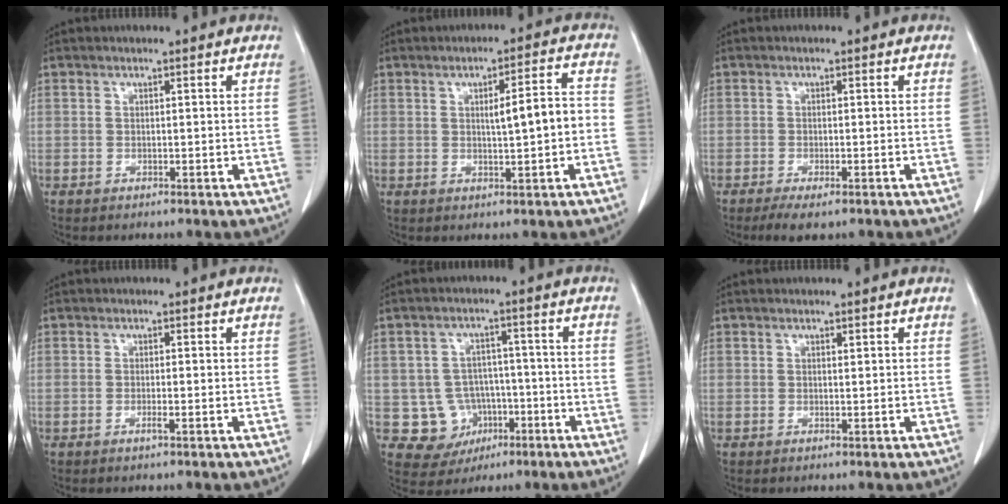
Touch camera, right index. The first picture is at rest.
{"total": 6.0, "force": [-0.3, 0.8, 5.9], "torque": [-0.087, 0.012, -0.001]}
{"total": 3.7, "force": [-2.6, 1.0, 2.4], "torque": [-0.039, -0.008, -0.038]}
{"total": 1.0, "force": [-0.5, -0.1, 0.8], "torque": [-0.017, 0.000, -0.009]}
{"total": 7.7, "force": [-2.1, 7.3, 1.5], "torque": [-0.029, 0.015, -0.020]}
{"total": 0.0}